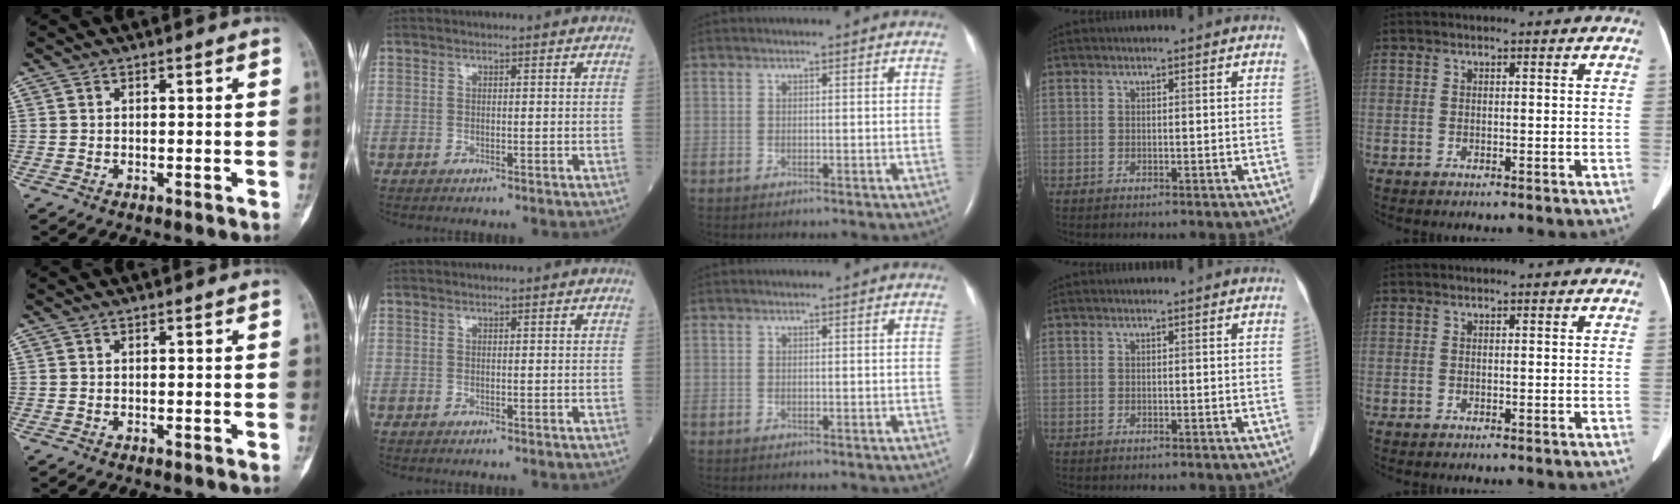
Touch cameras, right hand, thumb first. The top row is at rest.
{}